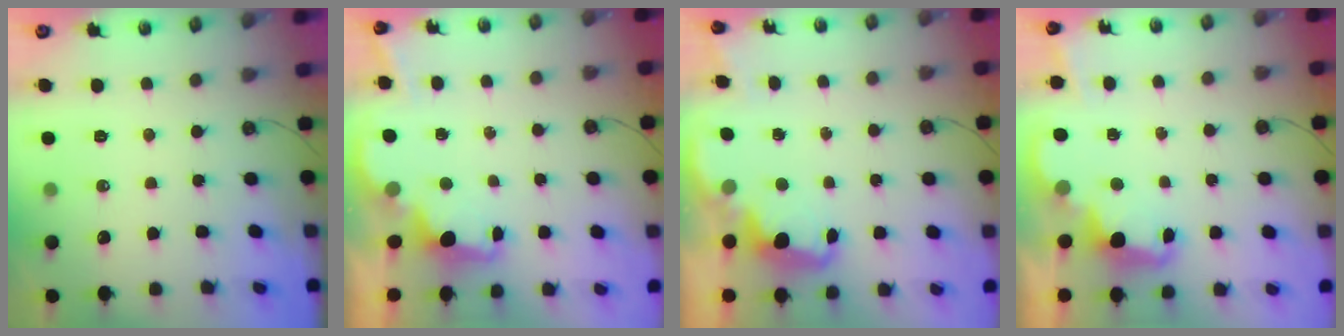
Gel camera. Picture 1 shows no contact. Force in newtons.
{"total": 2.1, "press": 1.9, "slide": 0.8}
{"total": 2.5, "press": 2.5, "slide": 0.5}
{"total": 2.5, "press": 2.4, "slide": 0.6}